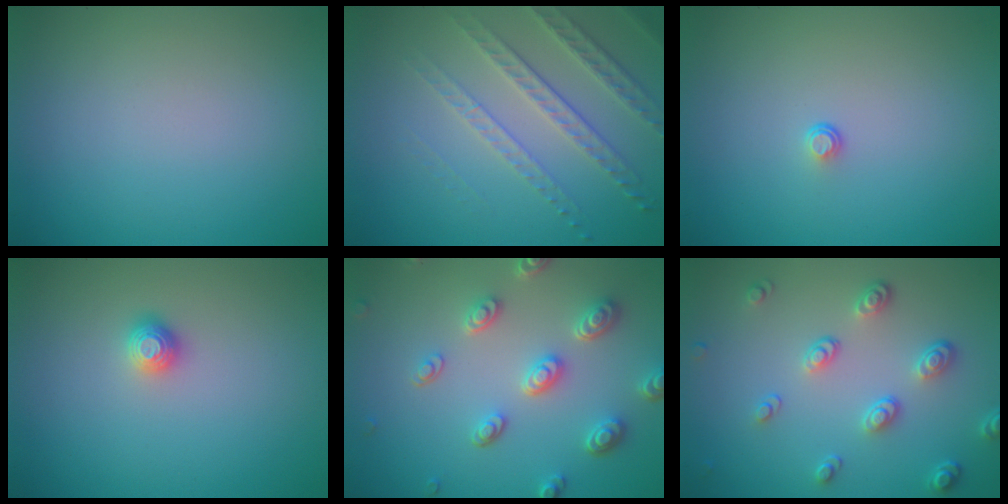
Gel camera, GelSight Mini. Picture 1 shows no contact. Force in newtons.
{"total": 3.6, "press": 3.2, "slide": 1.5}
{"total": 0.5, "press": 0.3, "slide": 0.5}
{"total": 1.1, "press": 1.0, "slide": 0.3}
{"total": 4.6, "press": 3.7, "slide": 2.8}
{"total": 3.7, "press": 2.9, "slide": 2.3}